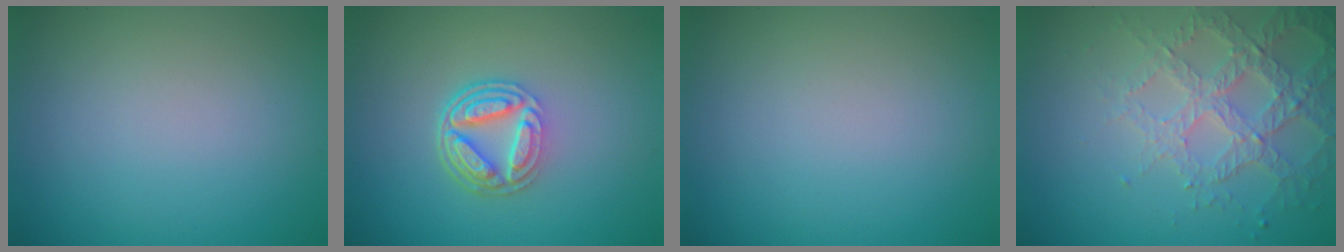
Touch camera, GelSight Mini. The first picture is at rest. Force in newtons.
{"total": 4.9, "press": 3.5, "slide": 3.4}
{"total": 0.0}
{"total": 4.1, "press": 4.0, "slide": 0.9}